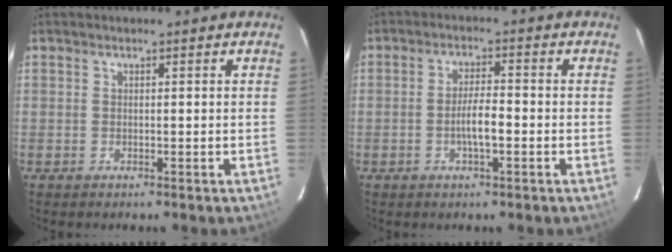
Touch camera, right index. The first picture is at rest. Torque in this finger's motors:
{"motor_torque": [1.12, -0.29, 0.51, 0.11]}